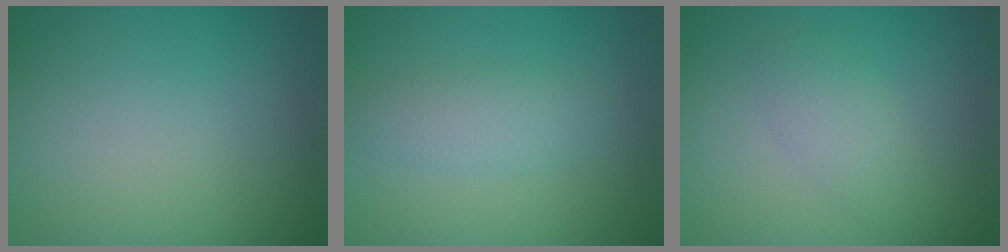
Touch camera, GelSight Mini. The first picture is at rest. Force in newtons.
{"total": 2.3, "press": 2.3, "slide": 0.1}
{"total": 2.1, "press": 2.1, "slide": 0.0}